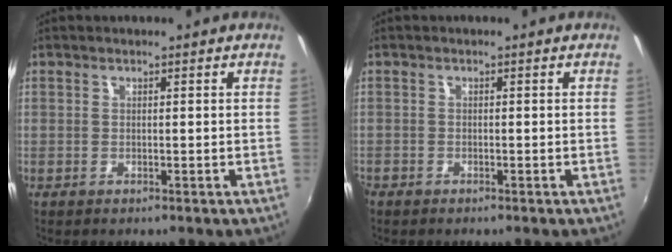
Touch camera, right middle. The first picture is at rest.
{"total": 1.2, "force": [-1.1, 0.6, 0.1], "torque": [-0.006, -0.003, -0.022]}